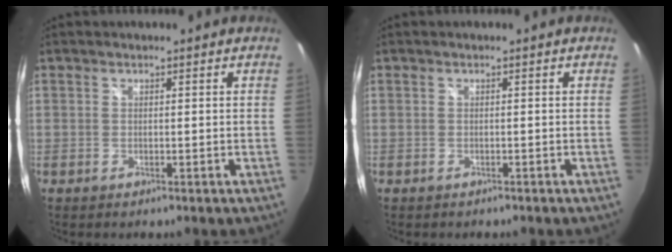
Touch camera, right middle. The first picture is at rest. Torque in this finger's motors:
{"motor_torque": [-0.66, 0.12, 0.02, 0.00]}